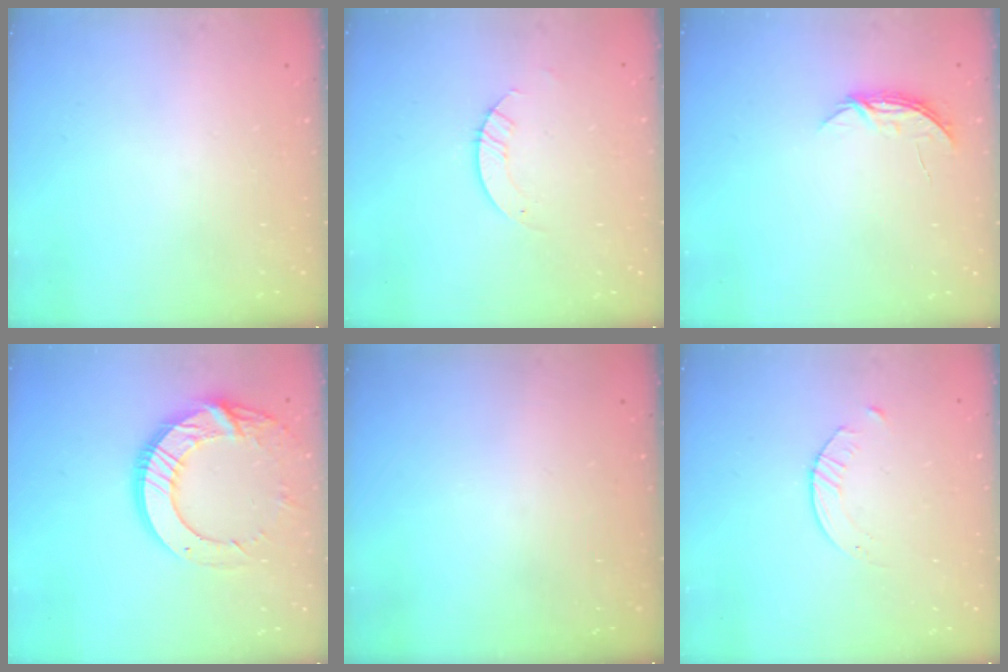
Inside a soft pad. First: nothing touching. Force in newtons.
{"total": 2.8, "press": 2.8, "slide": 0.2}
{"total": 4.0, "press": 4.0, "slide": 0.5}
{"total": 17.1, "press": 17.0, "slide": 1.5}
{"total": 0.0}
{"total": 2.8, "press": 2.7, "slide": 0.3}